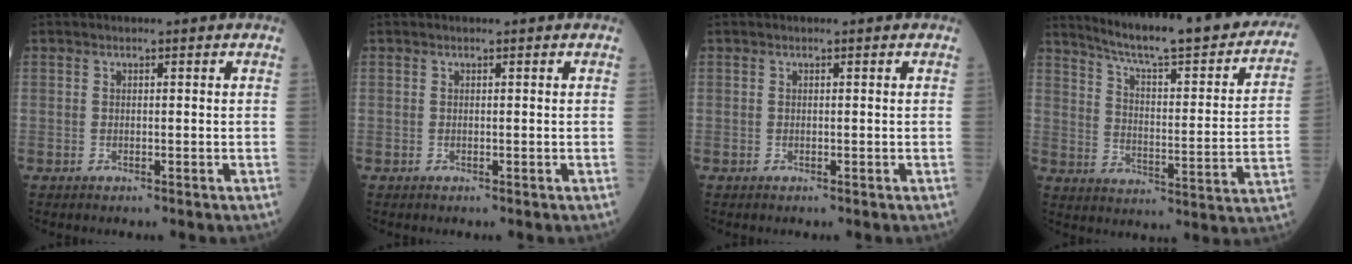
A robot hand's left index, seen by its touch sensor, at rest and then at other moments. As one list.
[{"total": 0.0}, {"total": 0.0}, {"total": 26.9, "force": [23.2, 2.8, 13.5], "torque": [-0.196, -0.060, 0.299]}]